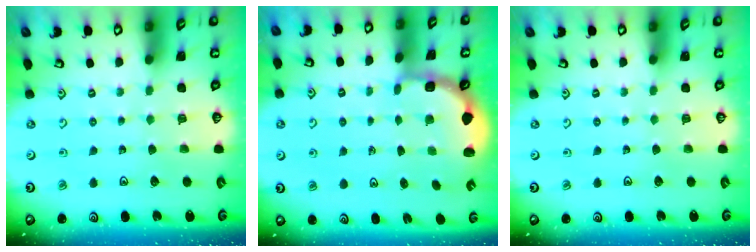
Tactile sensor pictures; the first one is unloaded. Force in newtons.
{"total": 2.4, "press": 1.8, "slide": 1.7}
{"total": 0.0}